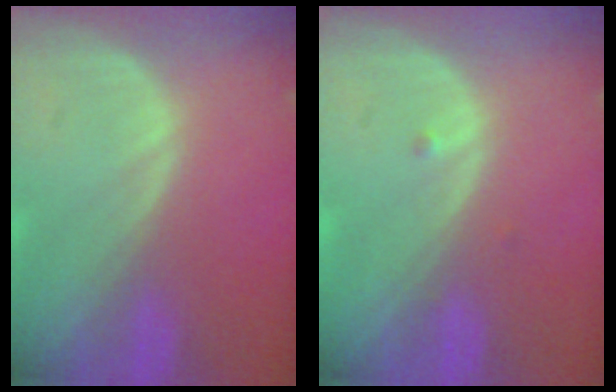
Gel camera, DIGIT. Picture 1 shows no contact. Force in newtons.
{"total": 0.6, "press": 0.5, "slide": 0.3}